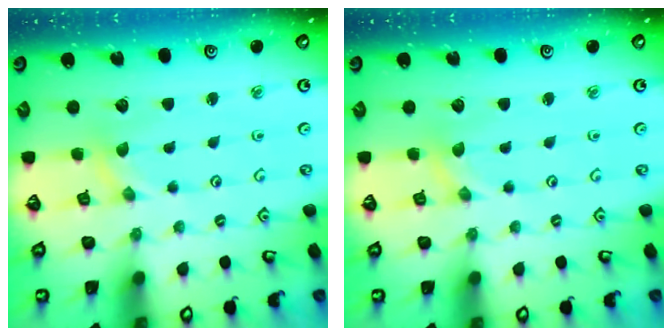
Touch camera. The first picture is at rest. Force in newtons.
{"total": 0.0}